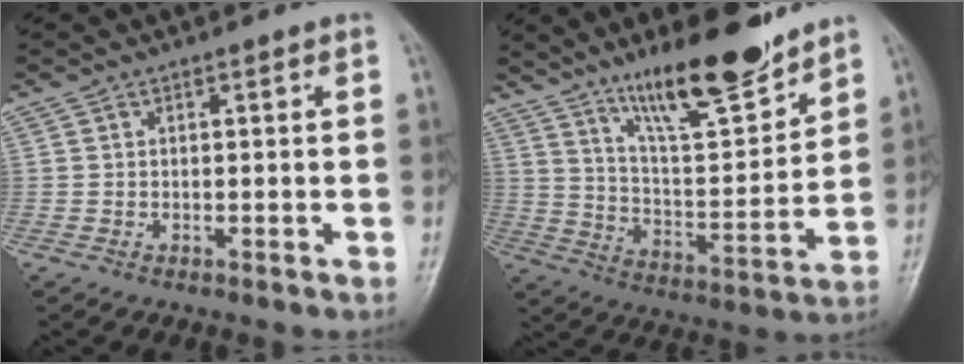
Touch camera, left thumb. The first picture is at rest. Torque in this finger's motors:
{"motor_torque": [1.33, 0.25, 1.46, -1.30, 0.26]}